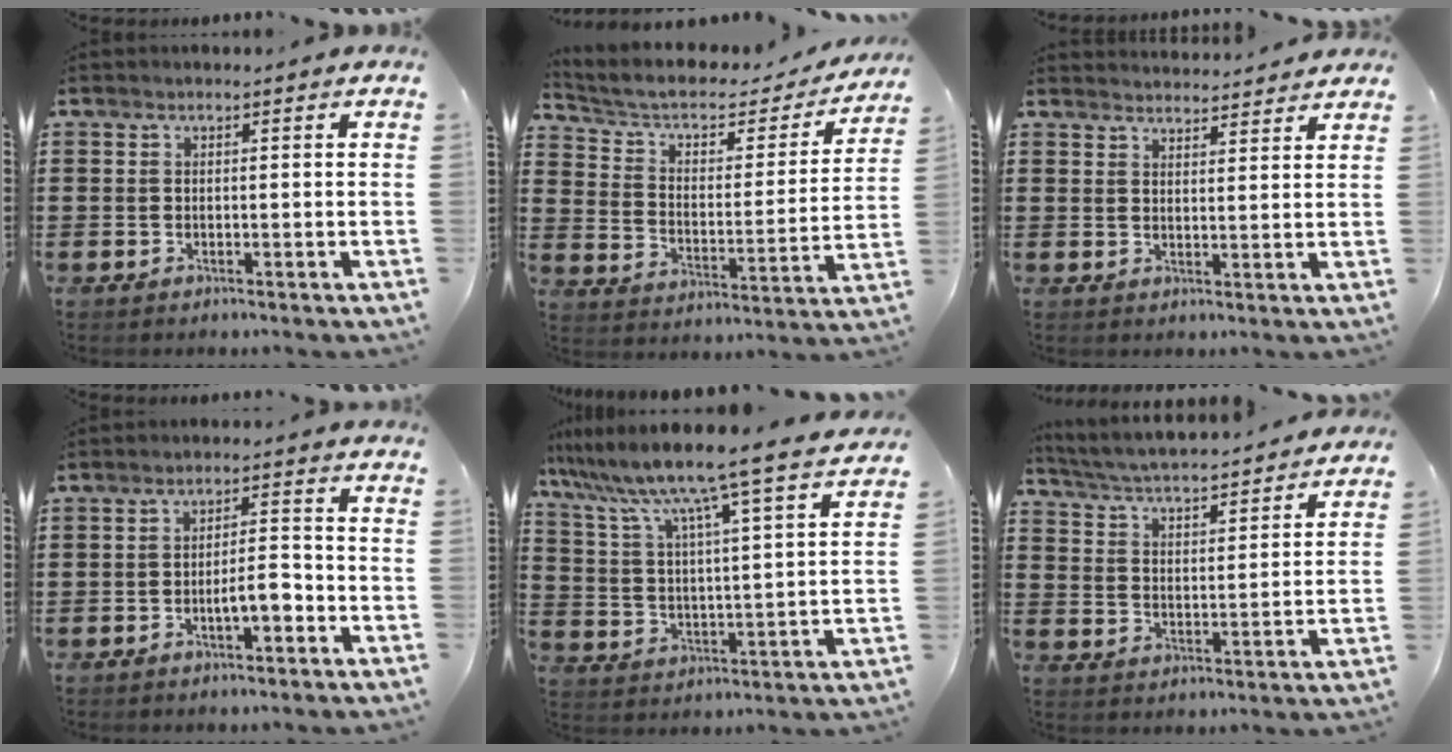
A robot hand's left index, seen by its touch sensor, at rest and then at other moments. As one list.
[{"total": 4.8, "force": [3.1, 2.6, 2.5], "torque": [-0.067, -0.016, 0.044]}, {"total": 3.0, "force": [3.0, 0.0, -0.2], "torque": [-0.006, -0.013, 0.057]}, {"total": 4.7, "force": [-2.0, 1.4, 4.1], "torque": [-0.070, 0.011, -0.038]}, {"total": 9.1, "force": [8.0, -1.4, 4.2], "torque": [-0.113, -0.062, 0.125]}, {"total": 4.1, "force": [3.9, -0.5, 1.0], "torque": [-0.040, -0.036, 0.061]}]